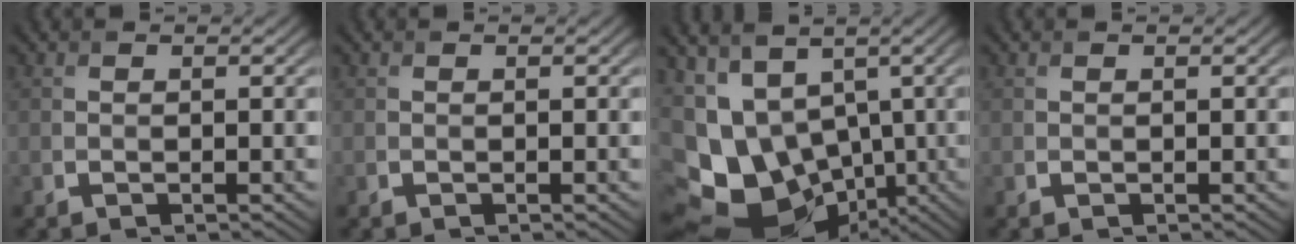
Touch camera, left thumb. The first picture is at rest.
{"total": 0.0}
{"total": 15.2, "force": [-2.7, 11.3, 9.9], "torque": [-0.234, -0.021, -0.007]}
{"total": 0.0}